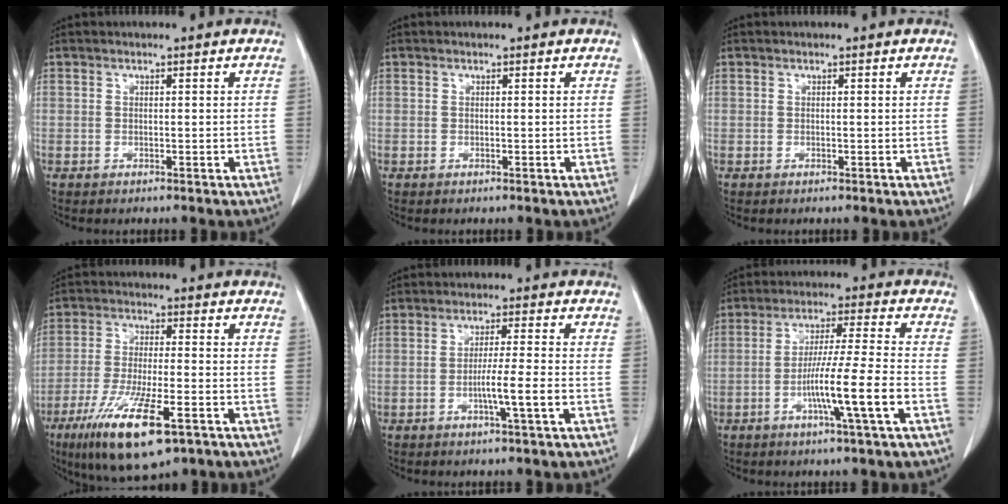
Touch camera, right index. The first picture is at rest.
{"total": 0.0}
{"total": 0.0}
{"total": 14.6, "force": [-8.2, 2.9, 11.7], "torque": [-0.222, -0.033, -0.139]}
{"total": 5.1, "force": [-1.8, -0.7, 4.8], "torque": [-0.080, -0.005, -0.032]}
{"total": 10.3, "force": [-3.7, -1.1, 9.5], "torque": [-0.171, -0.004, -0.066]}